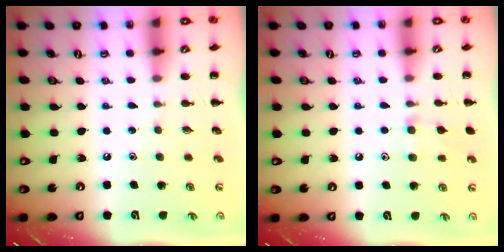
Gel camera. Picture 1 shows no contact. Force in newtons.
{"total": 6.8, "press": 6.3, "slide": 2.5}